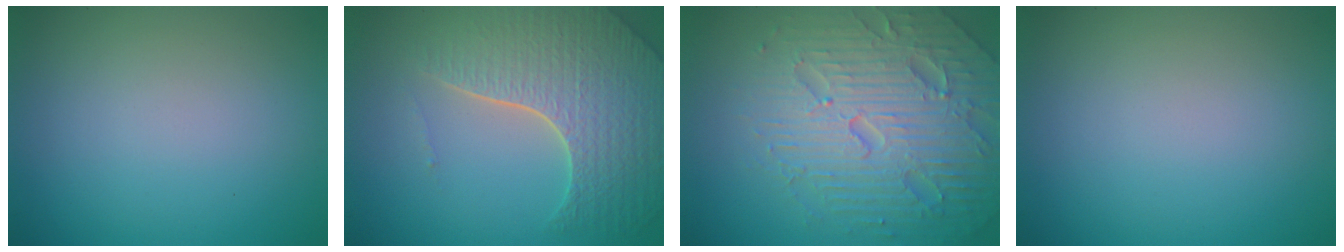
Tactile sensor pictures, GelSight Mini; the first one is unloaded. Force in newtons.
{"total": 7.6, "press": 5.6, "slide": 5.1}
{"total": 7.4, "press": 7.3, "slide": 1.5}
{"total": 0.0}